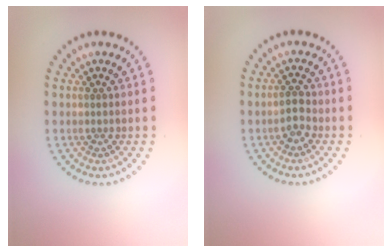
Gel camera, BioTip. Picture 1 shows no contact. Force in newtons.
{"total": 1.9, "press": 1.8, "slide": 0.5}